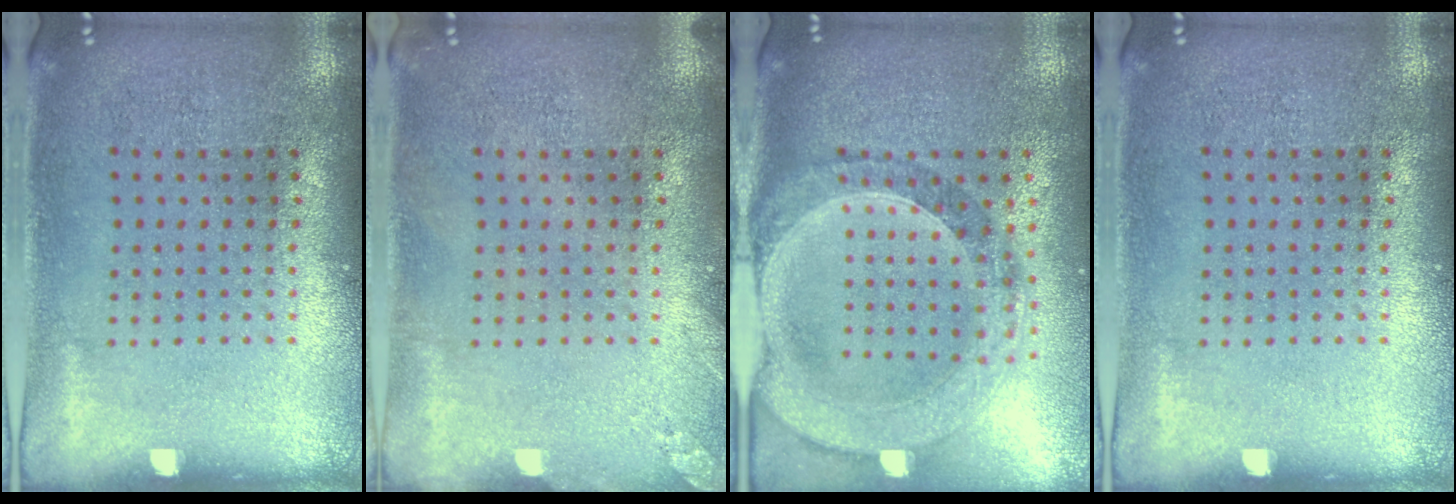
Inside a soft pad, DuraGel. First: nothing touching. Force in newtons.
{"total": 1.0, "press": 1.0, "slide": 0.1}
{"total": 1.5, "press": 1.4, "slide": 0.4}
{"total": 0.0}